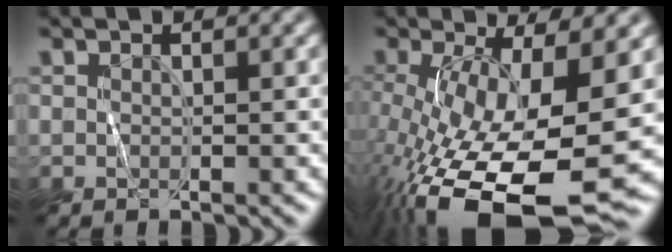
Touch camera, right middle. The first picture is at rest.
{"total": 14.4, "force": [-5.1, 5.2, 12.4], "torque": [-0.223, -0.036, -0.077]}